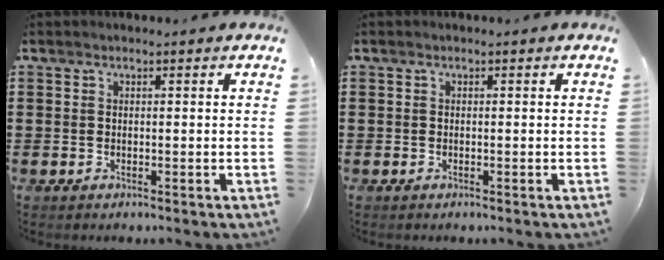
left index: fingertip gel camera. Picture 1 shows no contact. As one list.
[{"total": 0.0}]